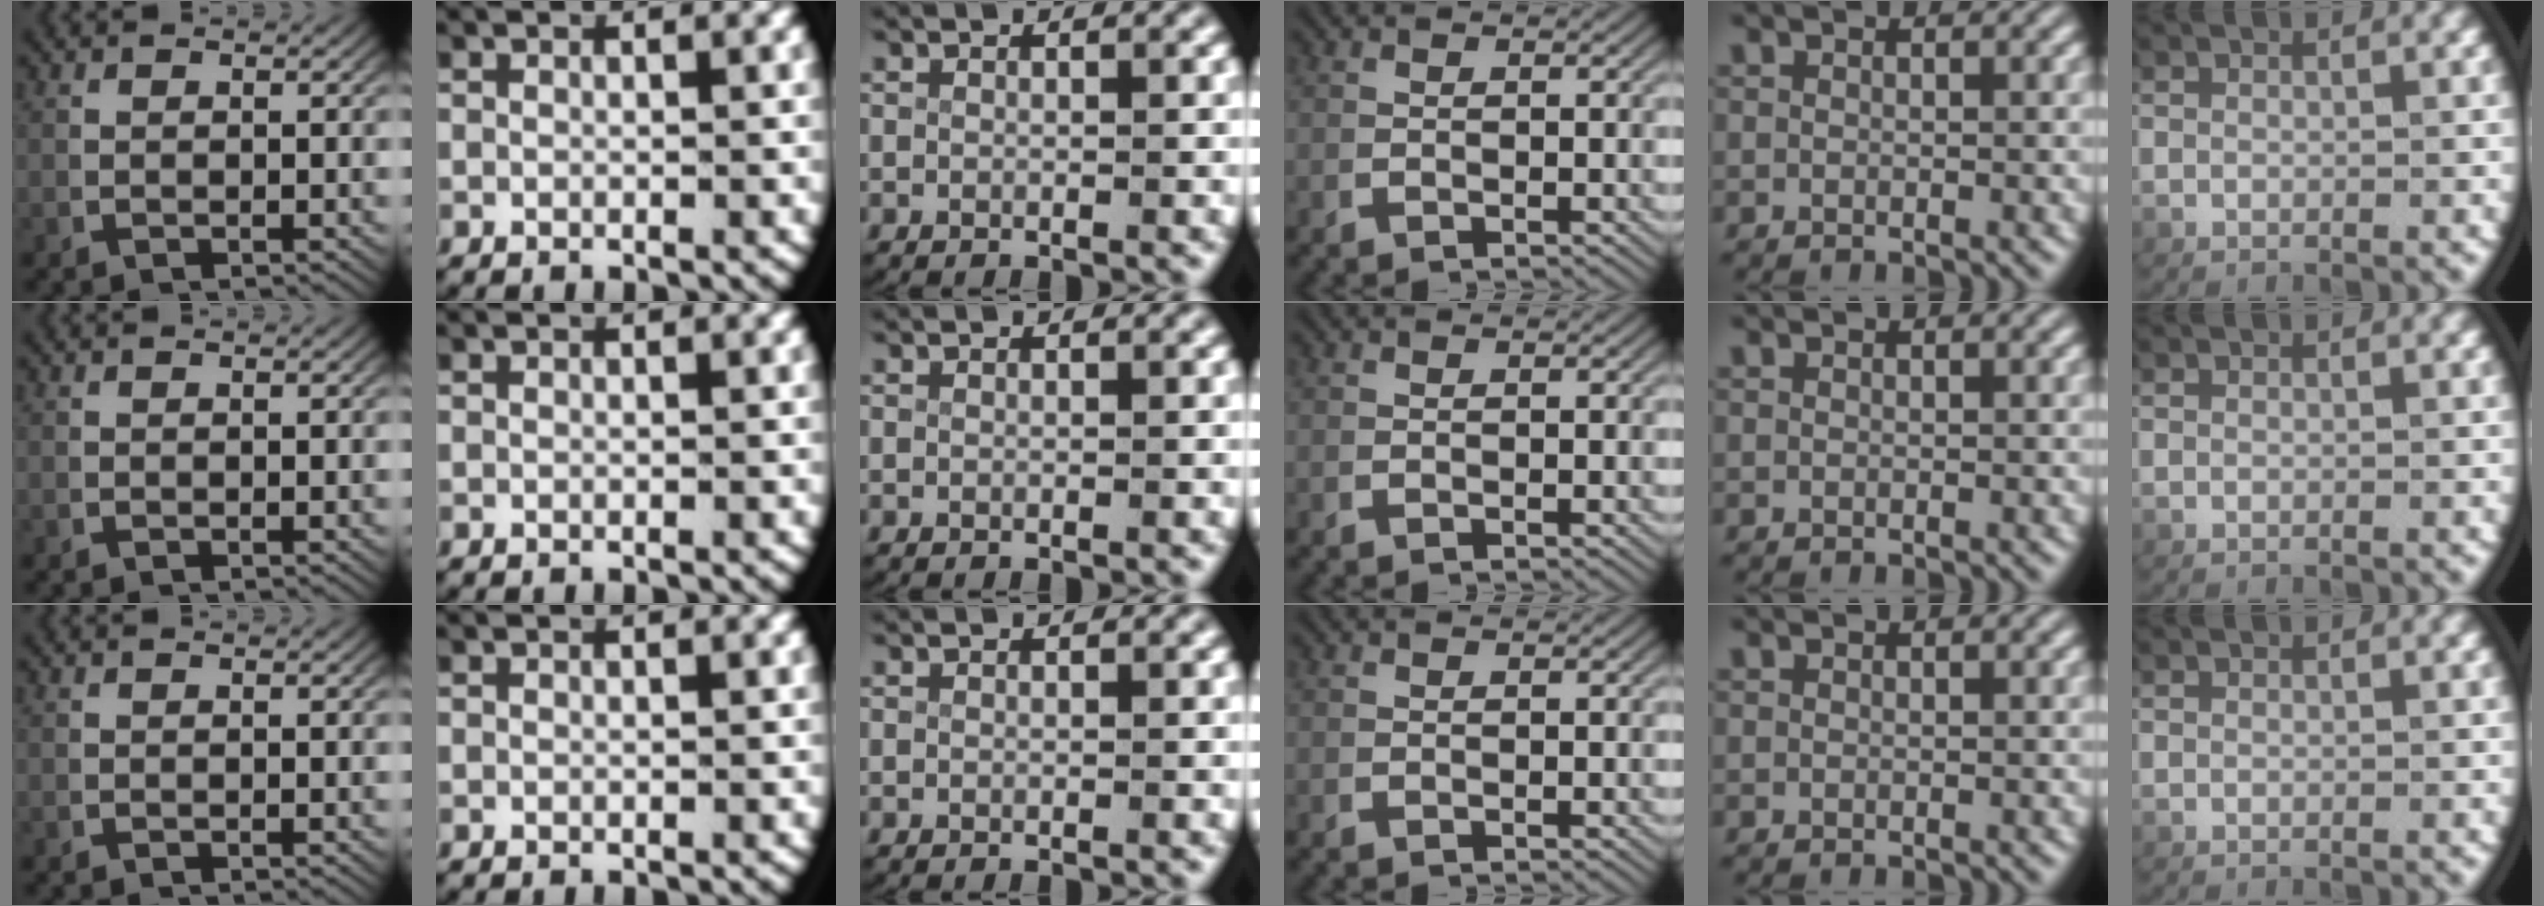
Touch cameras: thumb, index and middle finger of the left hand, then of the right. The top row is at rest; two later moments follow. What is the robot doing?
{"motion": "reach", "object": "towel"}